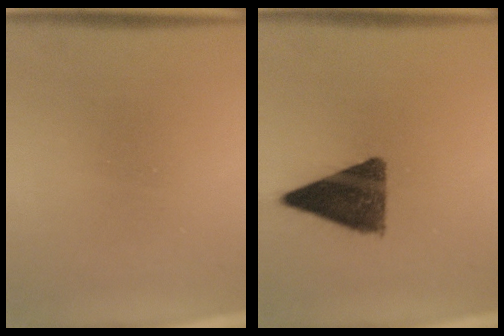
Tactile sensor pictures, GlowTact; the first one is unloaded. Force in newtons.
{"total": 10.9}